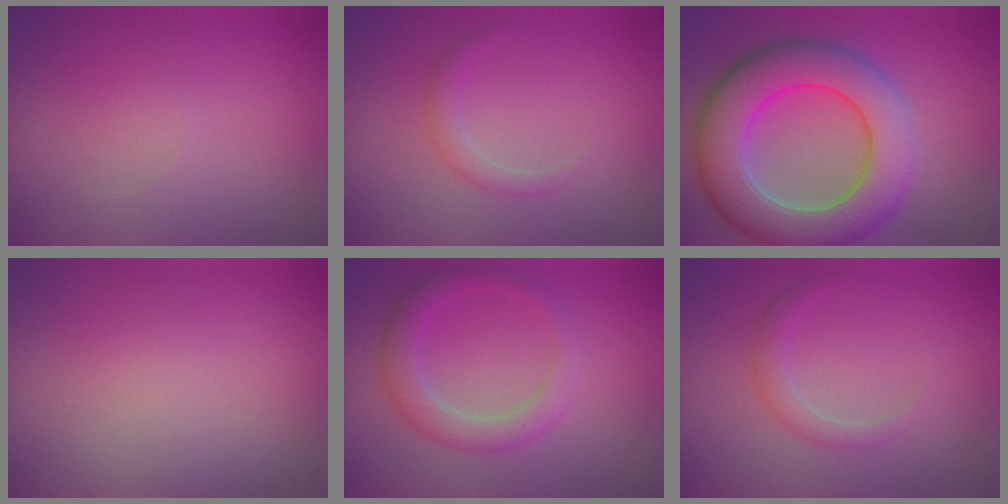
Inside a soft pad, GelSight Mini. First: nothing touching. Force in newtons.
{"total": 1.3, "press": 1.2, "slide": 0.1}
{"total": 9.8, "press": 9.8, "slide": 0.1}
{"total": 0.0}
{"total": 3.2, "press": 3.2, "slide": 0.2}
{"total": 1.6, "press": 1.6, "slide": 0.1}